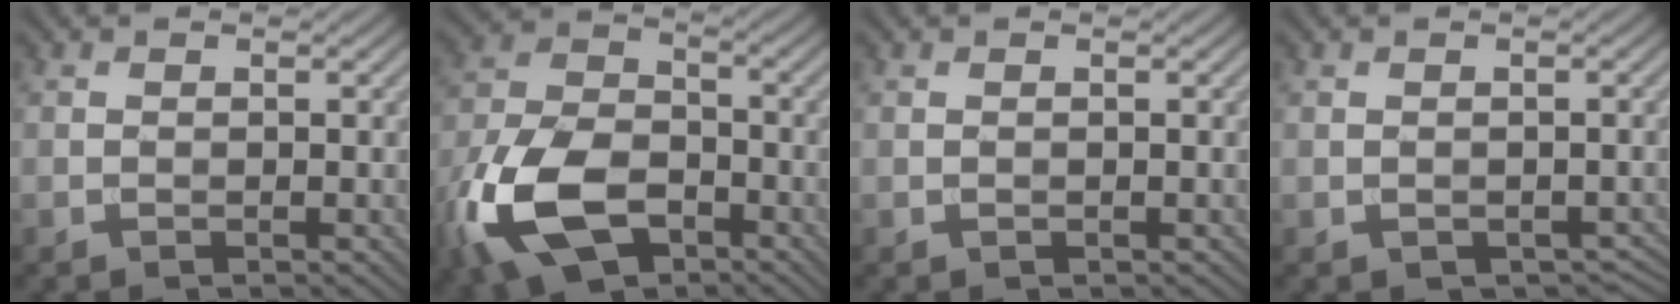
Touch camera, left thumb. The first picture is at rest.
{"total": 14.4, "force": [-7.0, 8.1, 9.6], "torque": [-0.246, -0.027, -0.148]}
{"total": 0.0}
{"total": 1.7, "force": [-0.6, 1.3, 0.9], "torque": [-0.019, -0.013, -0.004]}